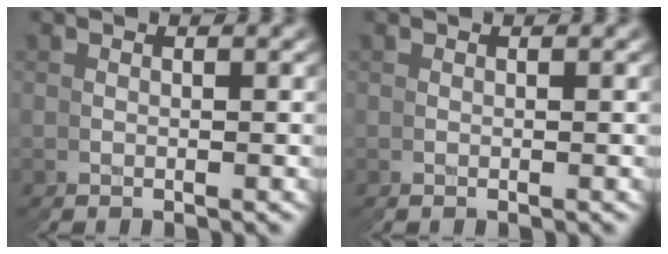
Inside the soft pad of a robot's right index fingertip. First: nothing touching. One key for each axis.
{"total": 0.0}